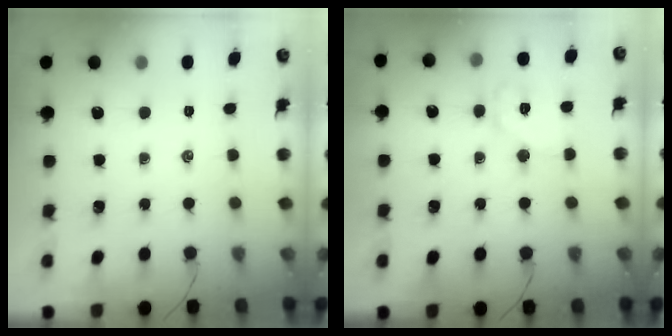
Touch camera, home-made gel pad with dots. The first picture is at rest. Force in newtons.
{"total": 9.7, "press": 9.7, "slide": 0.8}